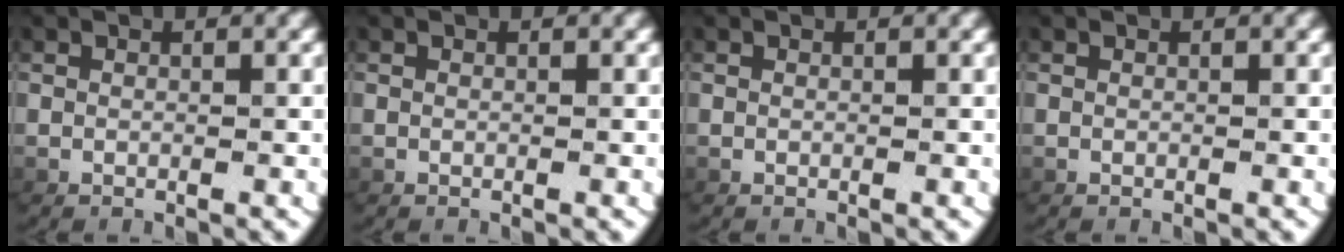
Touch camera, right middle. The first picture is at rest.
{"total": 0.0}
{"total": 0.0}
{"total": 0.0}